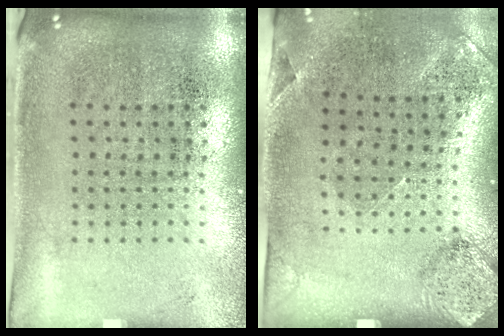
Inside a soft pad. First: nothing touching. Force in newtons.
{"total": 1.7, "press": 1.3, "slide": 1.2}